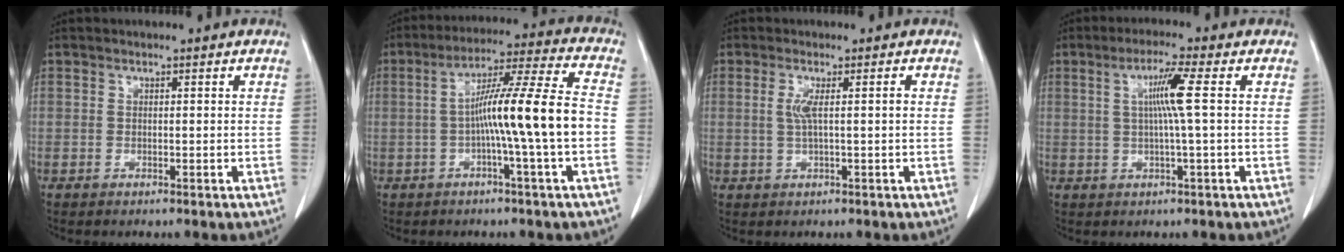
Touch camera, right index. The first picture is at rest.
{"total": 12.5, "force": [-2.1, -1.3, 12.2], "torque": [-0.208, 0.014, -0.040]}
{"total": 2.8, "force": [0.2, -0.2, 2.8], "torque": [-0.058, 0.003, 0.005]}
{"total": 5.6, "force": [0.9, -1.0, 5.4], "torque": [-0.101, 0.004, 0.018]}